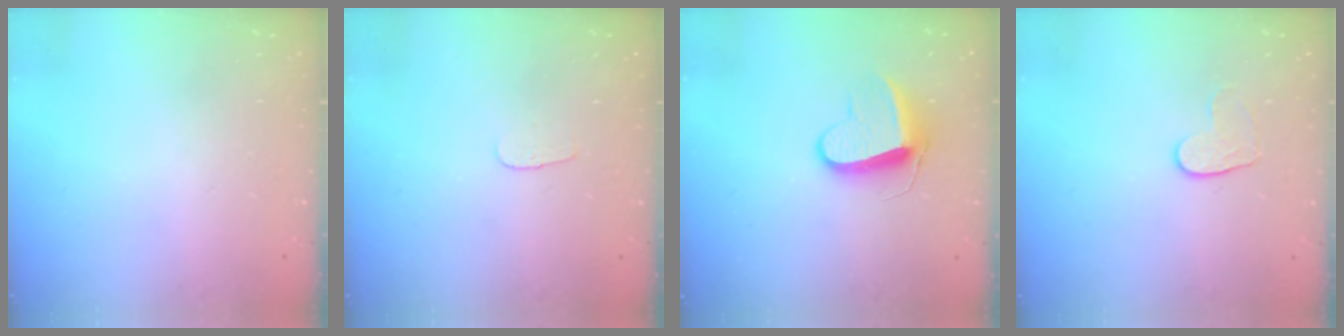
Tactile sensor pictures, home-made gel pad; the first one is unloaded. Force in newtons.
{"total": 2.9, "press": 2.8, "slide": 0.3}
{"total": 10.7, "press": 10.7, "slide": 0.7}
{"total": 5.6, "press": 5.5, "slide": 0.5}